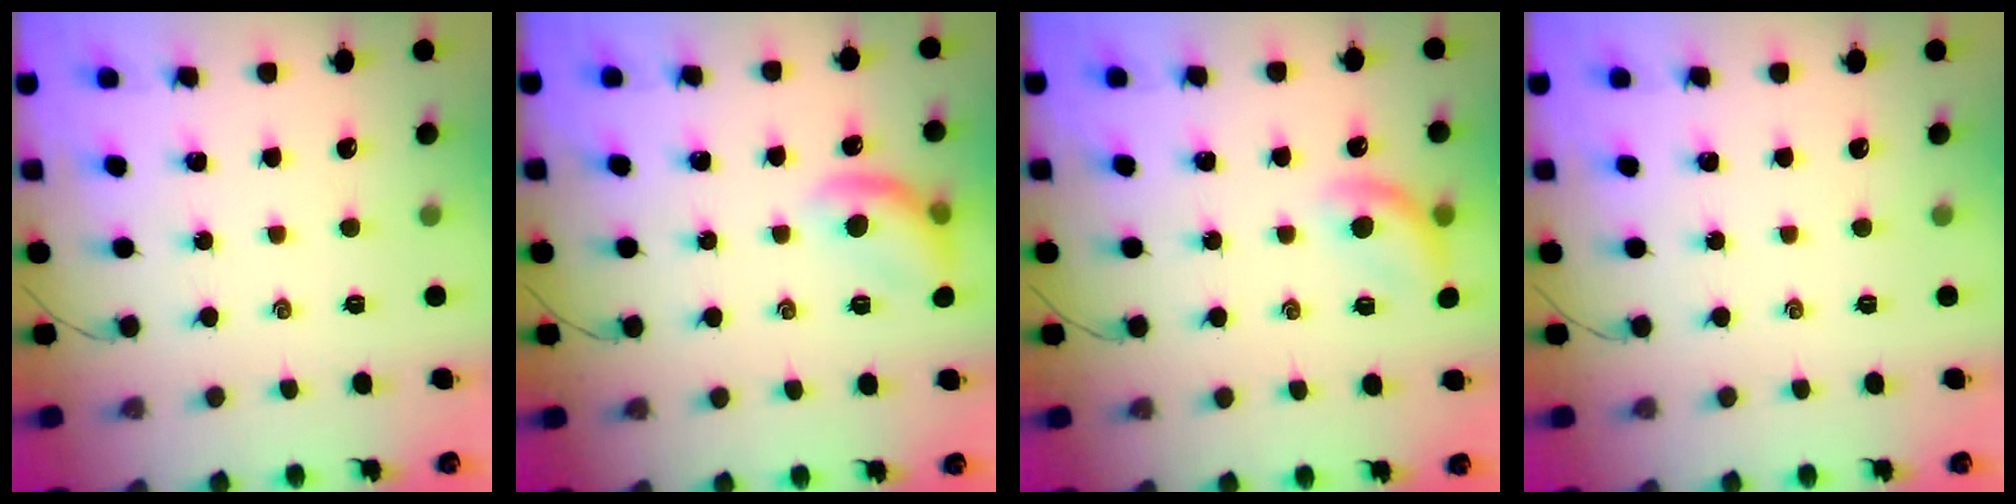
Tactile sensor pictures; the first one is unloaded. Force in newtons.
{"total": 11.4, "press": 11.4, "slide": 0.7}
{"total": 11.0, "press": 10.8, "slide": 2.3}
{"total": 0.0}